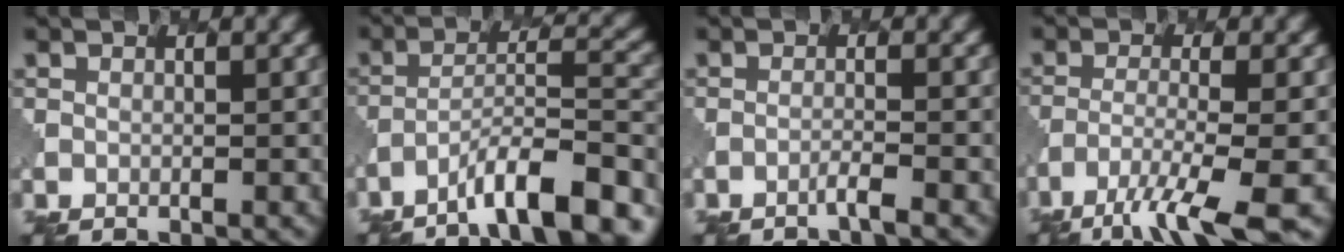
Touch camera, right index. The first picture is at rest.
{"total": 9.3, "force": [-6.8, 1.8, 6.1], "torque": [-0.091, 0.014, -0.110]}
{"total": 1.2, "force": [-1.0, -0.1, 0.8], "torque": [-0.005, 0.007, -0.024]}
{"total": 6.6, "force": [-4.4, 0.9, 4.8], "torque": [-0.081, -0.009, -0.080]}